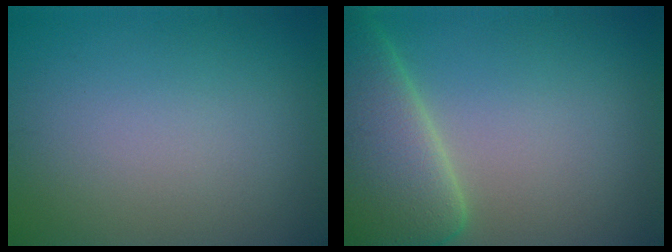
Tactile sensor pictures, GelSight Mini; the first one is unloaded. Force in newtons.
{"total": 9.4, "press": 9.4, "slide": 0.6}